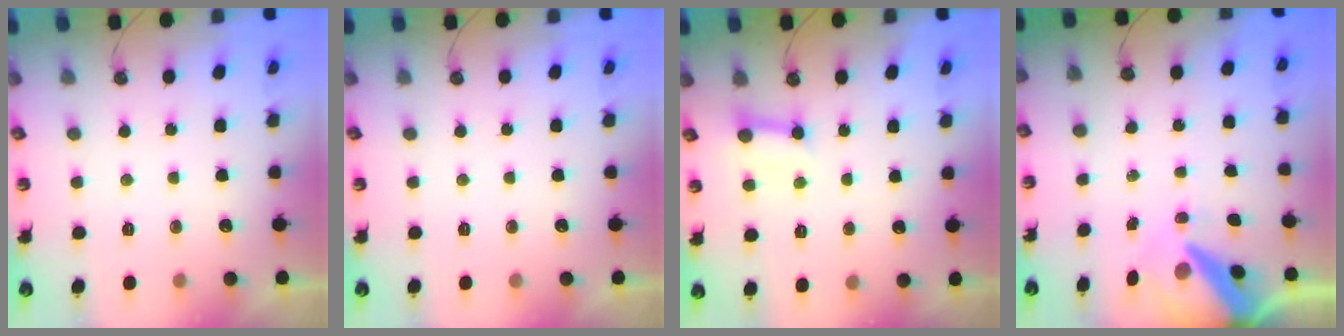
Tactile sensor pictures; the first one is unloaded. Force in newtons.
{"total": 0.0}
{"total": 3.6, "press": 3.6, "slide": 0.3}
{"total": 11.1, "press": 11.0, "slide": 1.4}